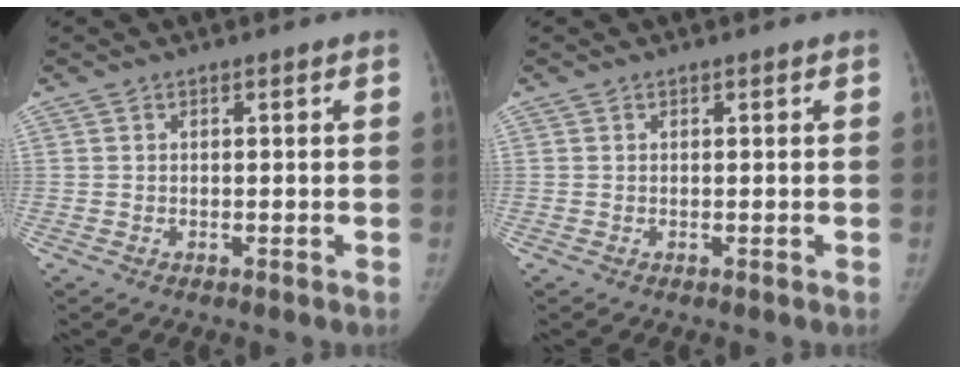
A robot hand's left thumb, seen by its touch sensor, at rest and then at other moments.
{"total": 0.0}